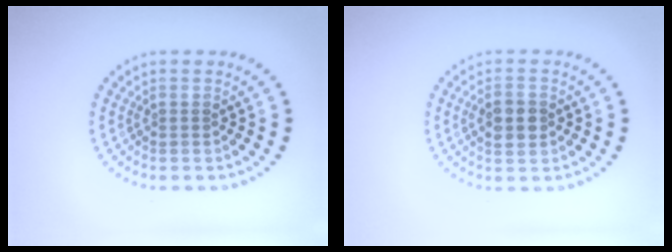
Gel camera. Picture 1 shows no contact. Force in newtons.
{"total": 2.8, "press": 2.8, "slide": 0.2}